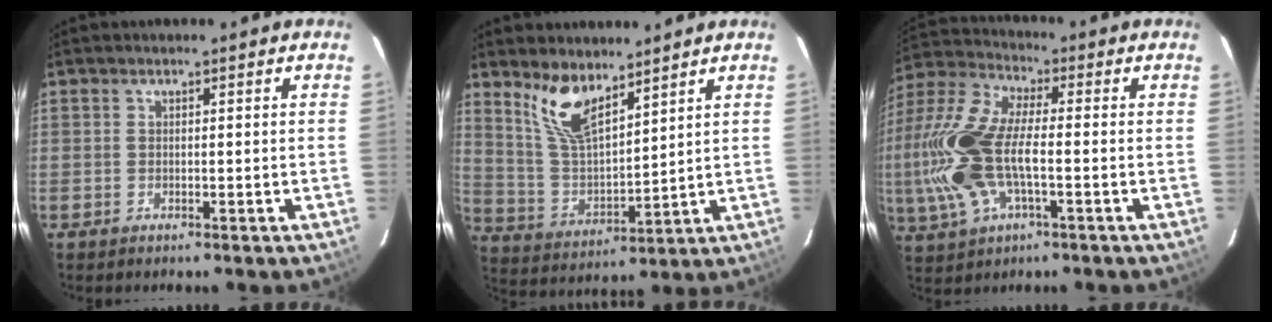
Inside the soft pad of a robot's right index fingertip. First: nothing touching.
{"total": 10.2, "force": [7.3, 3.5, 6.2], "torque": [-0.125, -0.001, 0.153]}
{"total": 19.3, "force": [-2.7, 8.6, 17.0], "torque": [-0.378, -0.001, -0.056]}